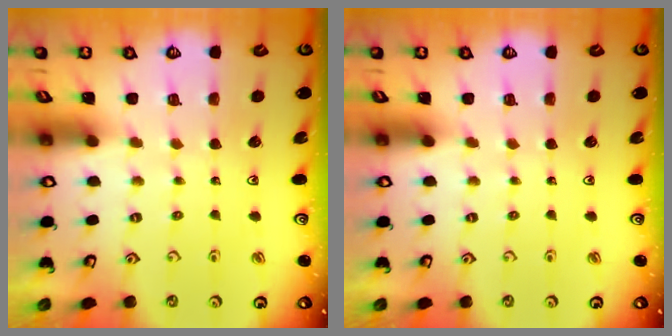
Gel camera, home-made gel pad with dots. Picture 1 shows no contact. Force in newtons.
{"total": 0.0}